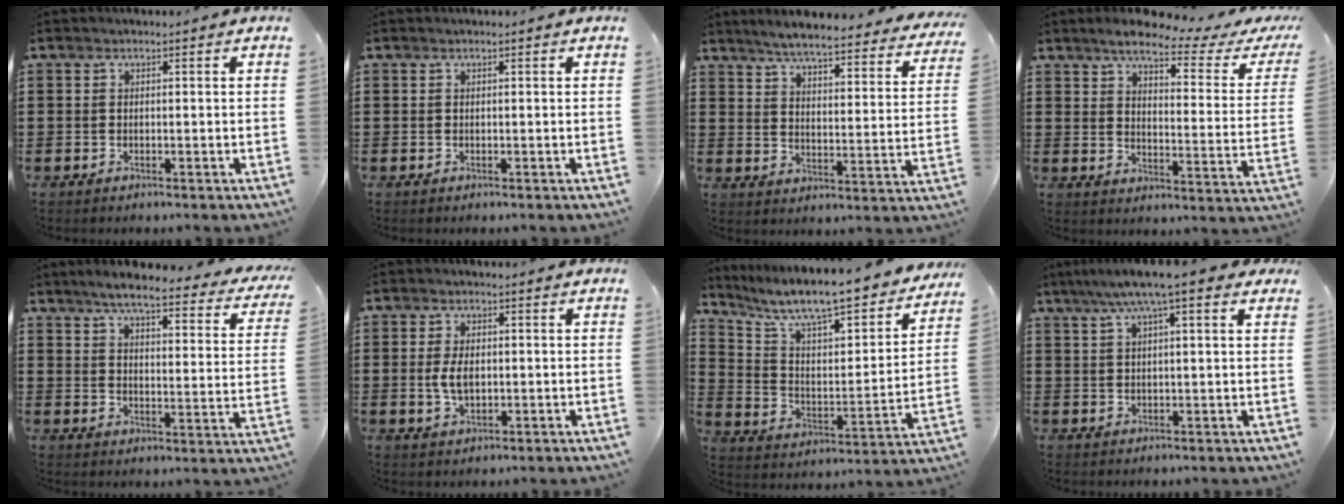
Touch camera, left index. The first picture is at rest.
{"total": 0.0}
{"total": 5.2, "force": [4.8, -0.3, 2.0], "torque": [-0.062, -0.037, 0.078]}
{"total": 6.2, "force": [4.8, 0.6, 3.9], "torque": [-0.087, -0.023, 0.075]}
{"total": 5.9, "force": [5.0, 0.4, 3.1], "torque": [-0.074, -0.030, 0.080]}
{"total": 4.3, "force": [0.0, 2.3, 3.6], "torque": [-0.079, 0.004, -0.002]}
{"total": 8.9, "force": [7.8, 1.0, 4.2], "torque": [-0.107, -0.066, 0.127]}
{"total": 7.3, "force": [4.9, 1.2, 5.3], "torque": [-0.107, 0.000, 0.084]}